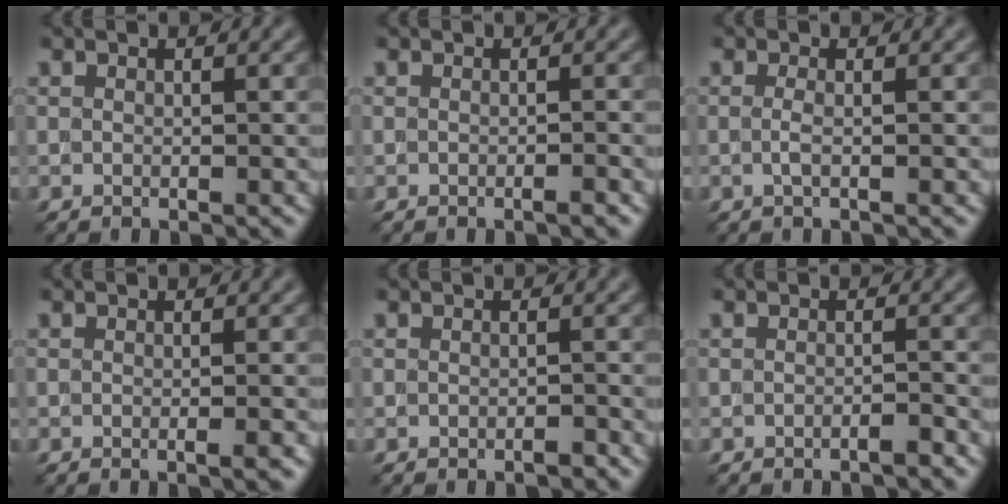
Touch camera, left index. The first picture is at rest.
{"total": 1.1, "force": [-0.3, 0.3, 1.0], "torque": [-0.008, -0.002, -0.012]}
{"total": 1.0, "force": [-0.1, 0.3, 1.0], "torque": [-0.019, -0.002, -0.005]}
{"total": 2.4, "force": [-0.2, 1.1, 2.1], "torque": [0.002, 0.004, -0.013]}
{"total": 0.7, "force": [-0.5, 0.0, 0.5], "torque": [-0.007, 0.000, -0.010]}
{"total": 1.1, "force": [-0.7, 0.2, 0.8], "torque": [-0.009, 0.002, -0.016]}